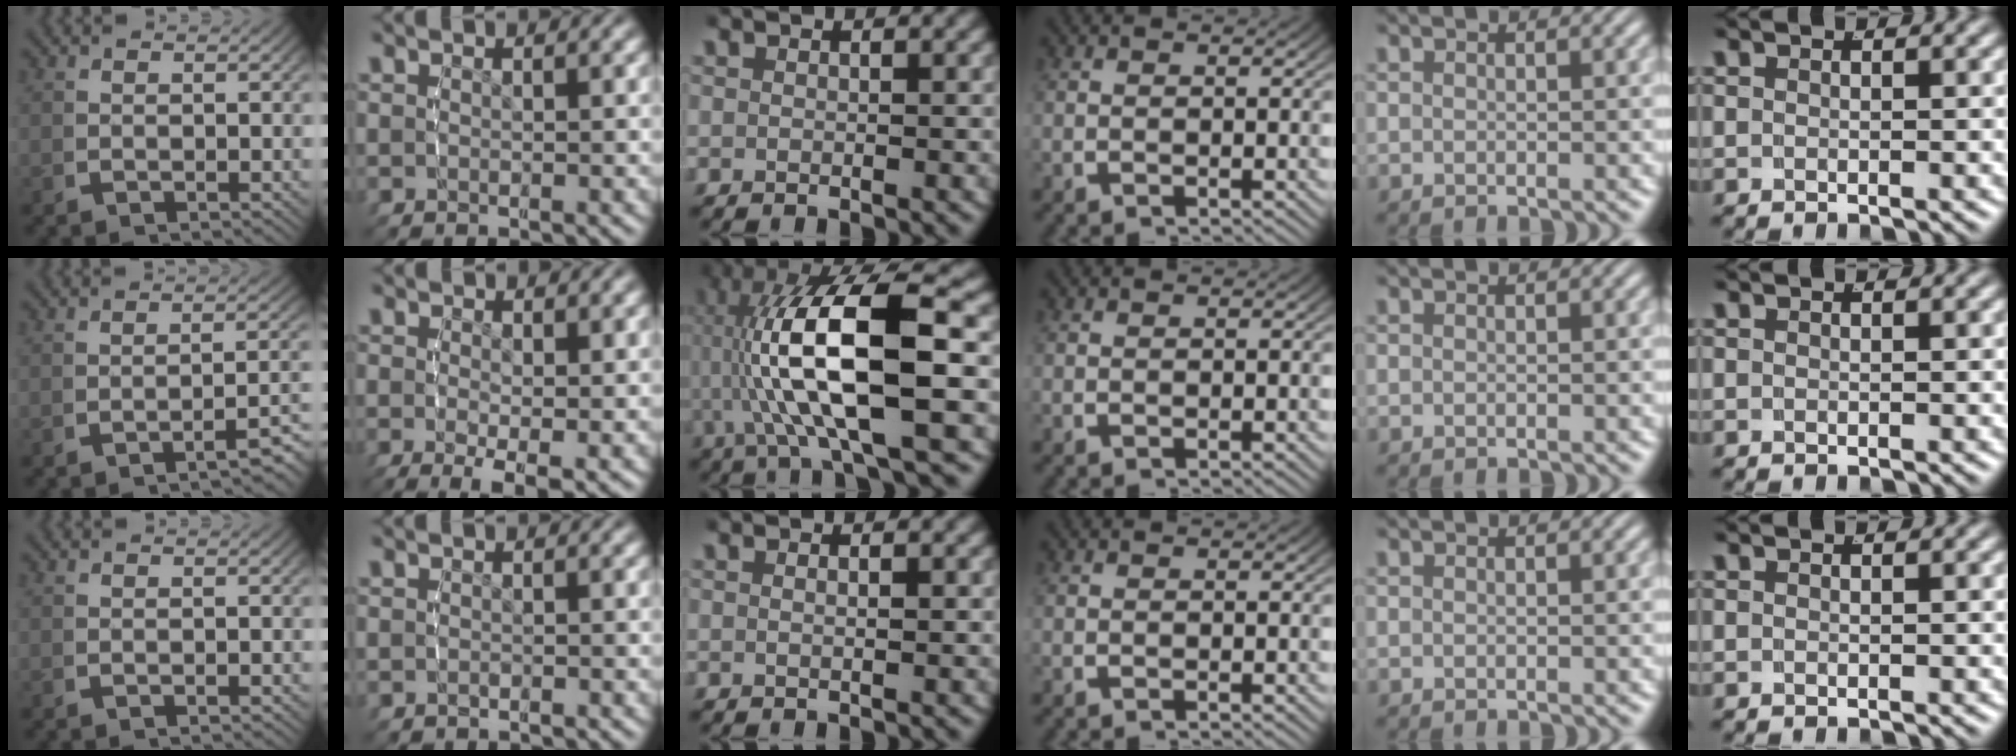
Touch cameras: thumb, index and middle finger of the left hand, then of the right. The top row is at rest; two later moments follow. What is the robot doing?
{"motion": "lift_and_place", "object": "condiment"}